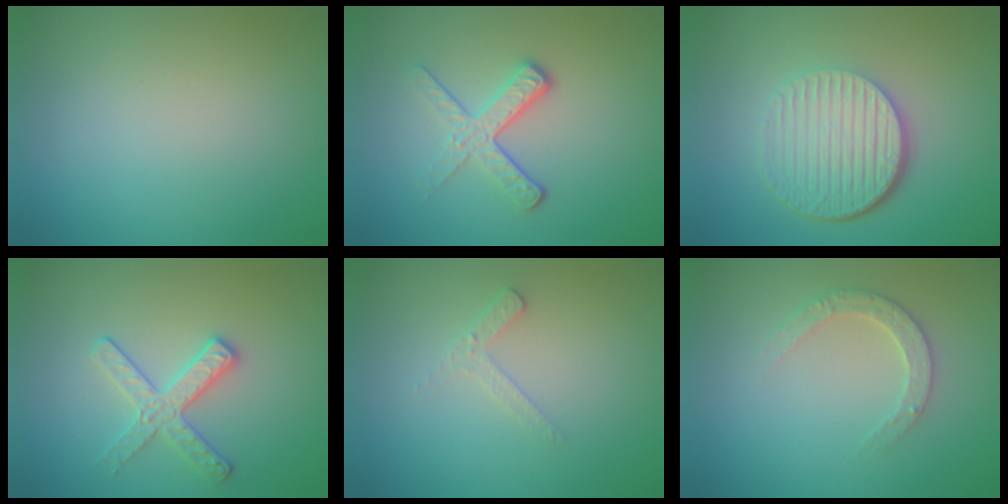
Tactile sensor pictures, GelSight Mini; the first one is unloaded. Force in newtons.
{"total": 3.5, "press": 2.4, "slide": 2.5}
{"total": 6.4, "press": 4.4, "slide": 4.7}
{"total": 2.8, "press": 2.7, "slide": 0.5}
{"total": 1.6, "press": 1.5, "slide": 0.4}
{"total": 2.4, "press": 2.3, "slide": 0.5}